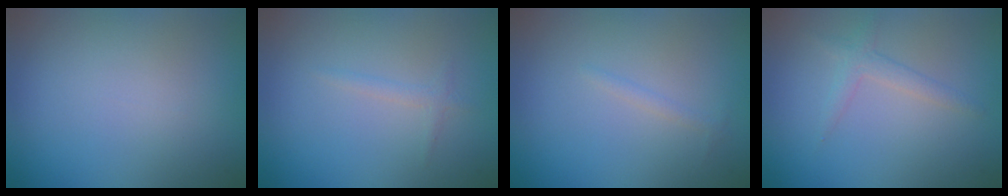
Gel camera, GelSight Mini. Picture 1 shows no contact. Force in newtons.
{"total": 0.9, "press": 0.9, "slide": 0.0}
{"total": 0.6, "press": 0.6, "slide": 0.0}
{"total": 1.6, "press": 1.6, "slide": 0.1}